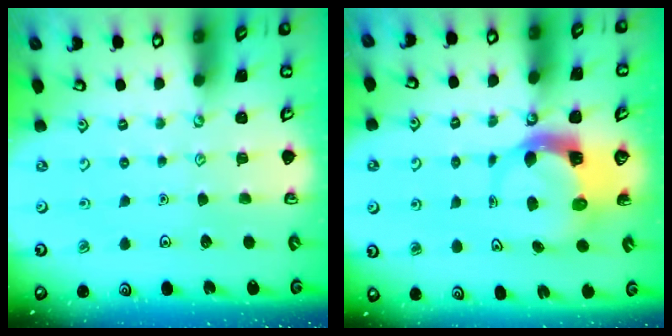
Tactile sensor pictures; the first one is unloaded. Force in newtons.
{"total": 6.1, "press": 6.0, "slide": 0.9}